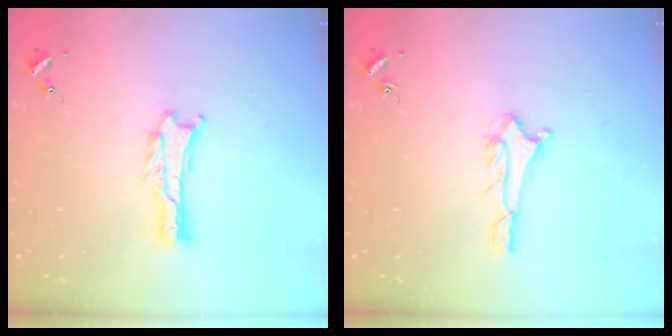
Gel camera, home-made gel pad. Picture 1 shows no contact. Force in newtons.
{"total": 1.6, "press": 1.6, "slide": 0.1}